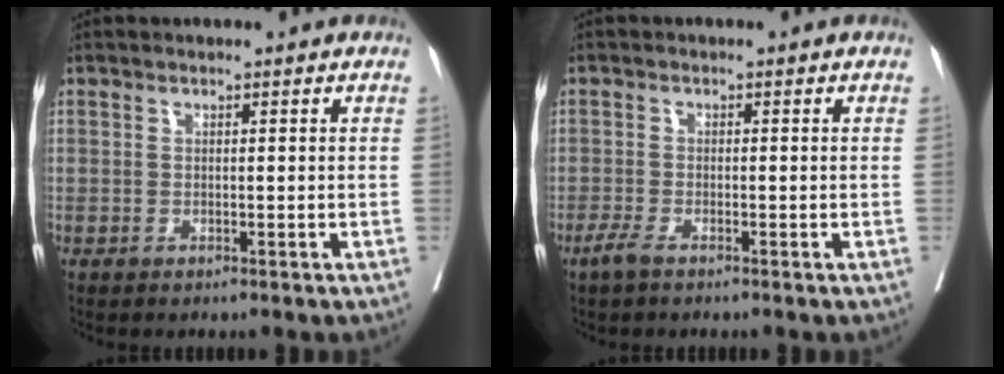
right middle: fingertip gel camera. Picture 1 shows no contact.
{"total": 1.8, "force": [-1.3, 0.3, 1.2], "torque": [-0.031, -0.004, -0.029]}